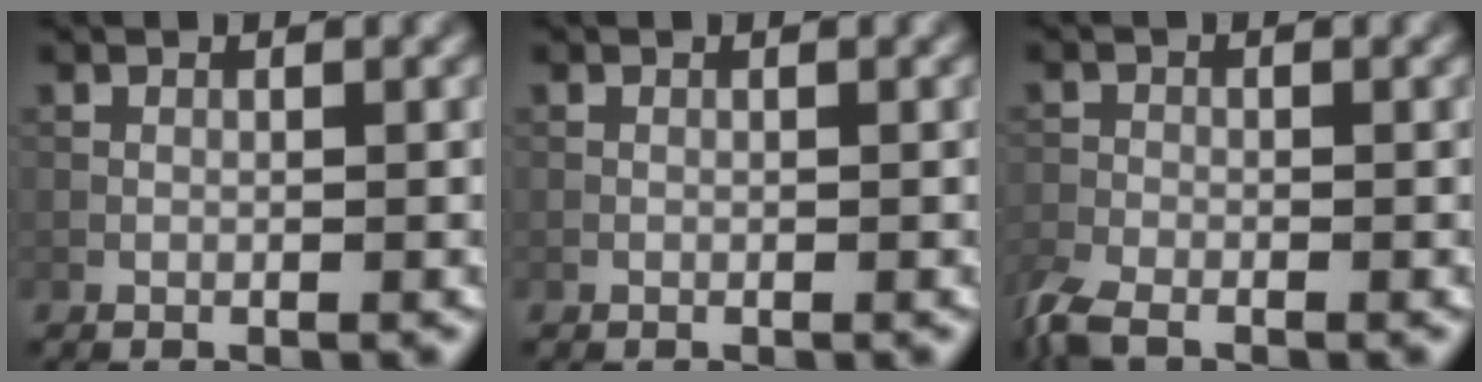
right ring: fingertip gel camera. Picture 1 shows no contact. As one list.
[{"total": 0.0}, {"total": 3.5, "force": [-2.8, 1.3, 1.7], "torque": [-0.040, -0.013, -0.068]}]